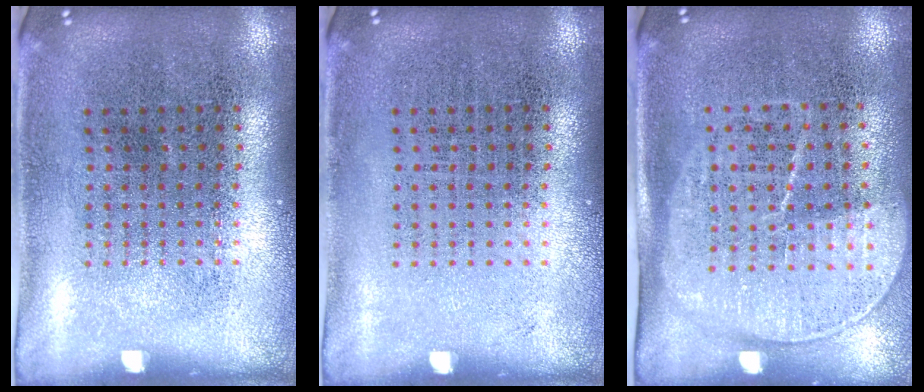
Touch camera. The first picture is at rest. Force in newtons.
{"total": 0.0}
{"total": 1.6, "press": 1.3, "slide": 0.9}